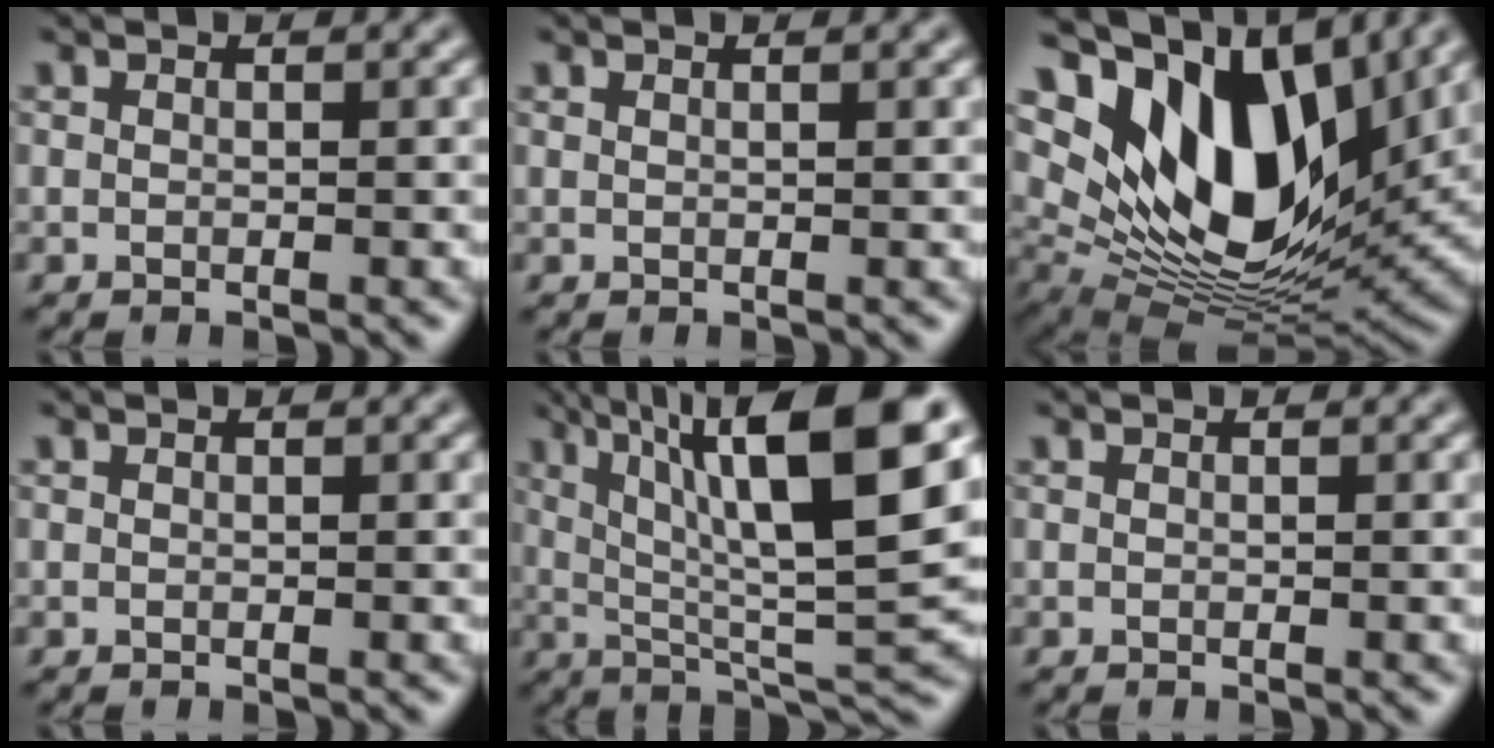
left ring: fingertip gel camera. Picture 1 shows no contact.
{"total": 0.7, "force": [0.5, 0.3, 0.4], "torque": [-0.002, 0.000, 0.004]}
{"total": 14.4, "force": [5.8, 7.8, 10.7], "torque": [-0.190, 0.003, 0.111]}
{"total": 0.0}
{"total": 13.1, "force": [4.7, 3.1, 11.9], "torque": [-0.191, 0.013, 0.085]}
{"total": 0.0}